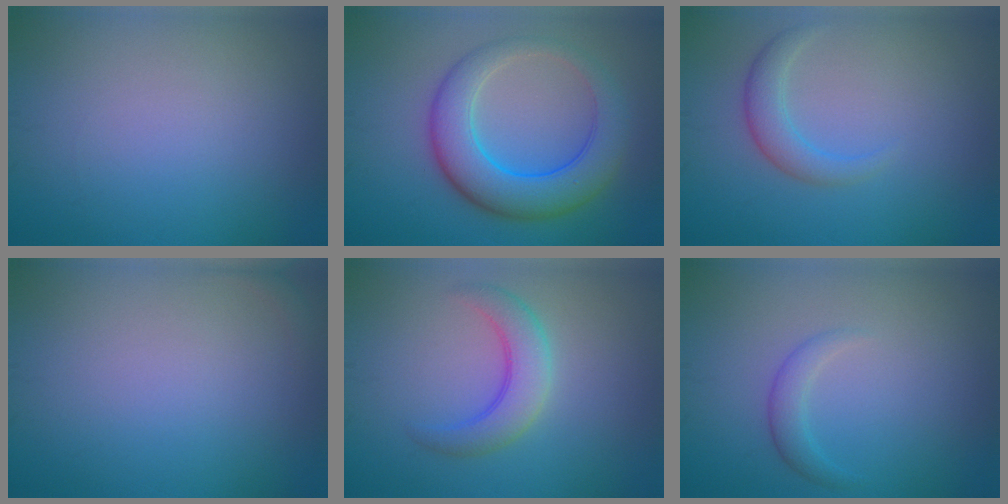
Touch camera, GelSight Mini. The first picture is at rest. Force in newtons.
{"total": 7.1, "press": 7.1, "slide": 0.1}
{"total": 2.4, "press": 2.4, "slide": 0.2}
{"total": 0.6, "press": 0.6, "slide": 0.1}
{"total": 3.8, "press": 3.8, "slide": 0.1}
{"total": 1.7, "press": 1.7, "slide": 0.1}